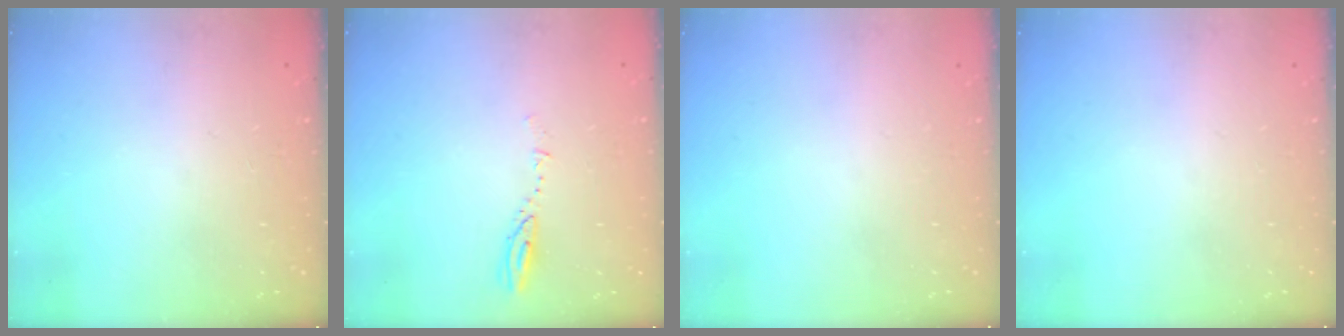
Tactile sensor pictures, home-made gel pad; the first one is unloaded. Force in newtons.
{"total": 3.3, "press": 3.3, "slide": 0.3}
{"total": 0.0}
{"total": 0.0}